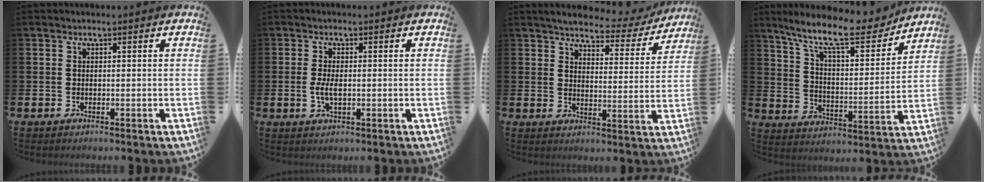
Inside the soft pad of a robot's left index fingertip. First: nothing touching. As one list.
[{"total": 2.9, "force": [-0.2, 1.3, 2.6], "torque": [-0.048, 0.003, -0.005]}, {"total": 4.4, "force": [4.1, 1.2, 1.2], "torque": [-0.040, -0.029, 0.064]}, {"total": 12.2, "force": [10.2, 3.0, 6.0], "torque": [-0.136, -0.063, 0.171]}]